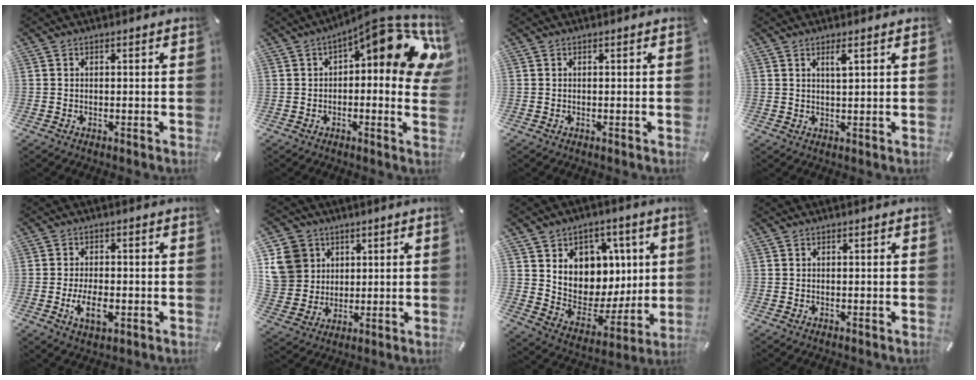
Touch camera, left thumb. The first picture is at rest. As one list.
[{"total": 14.6, "force": [5.2, 4.8, 12.8], "torque": [-0.156, -0.047, 0.080]}, {"total": 0.0}, {"total": 2.3, "force": [1.2, 0.3, 1.8], "torque": [-0.031, -0.002, 0.019]}, {"total": 6.6, "force": [-2.1, 3.6, 5.1], "torque": [-0.100, 0.000, -0.041]}, {"total": 11.2, "force": [4.1, 10.1, 2.5], "torque": [-0.065, -0.009, 0.085]}, {"total": 10.1, "force": [2.9, 9.5, 2.2], "torque": [-0.027, -0.042, 0.062]}, {"total": 0.0}]